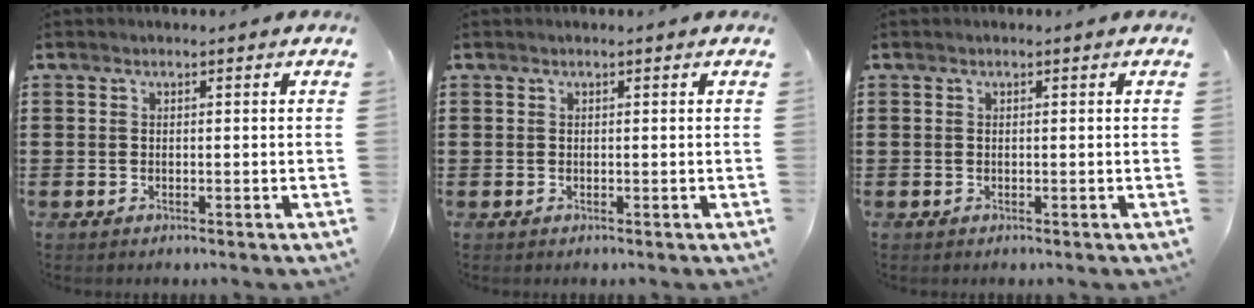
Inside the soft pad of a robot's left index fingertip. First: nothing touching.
{"total": 0.0}
{"total": 0.0}